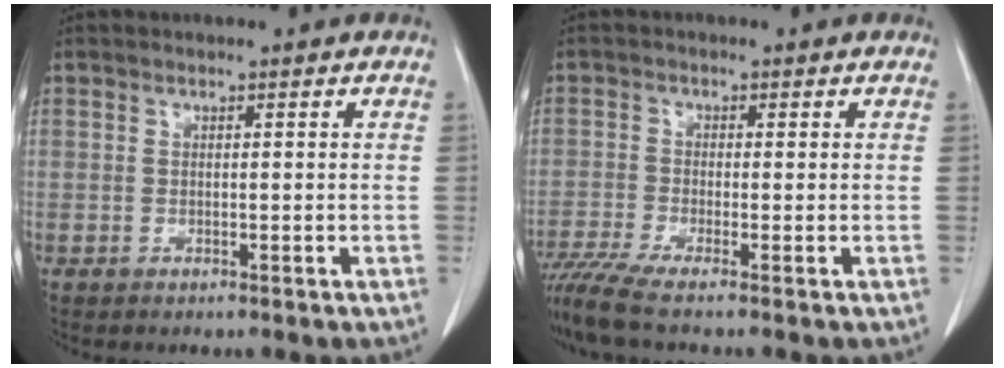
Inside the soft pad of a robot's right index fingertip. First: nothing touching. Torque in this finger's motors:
{"motor_torque": [0.49, -0.50, 0.26, 0.08]}